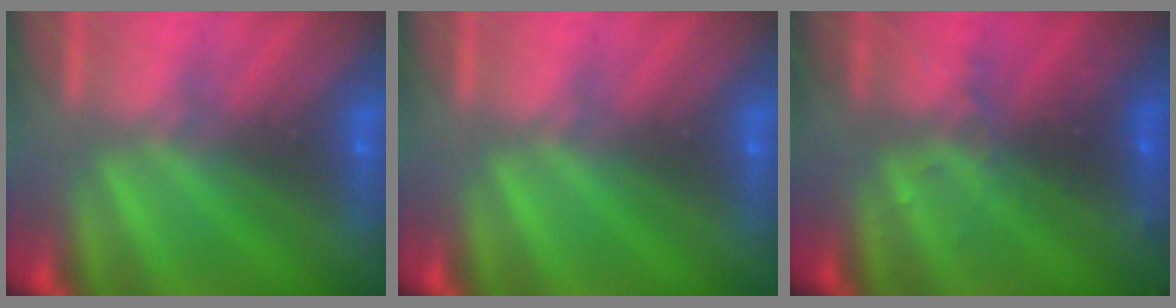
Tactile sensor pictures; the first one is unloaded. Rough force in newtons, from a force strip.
{"total": 0.0}
{"total": 2.8}